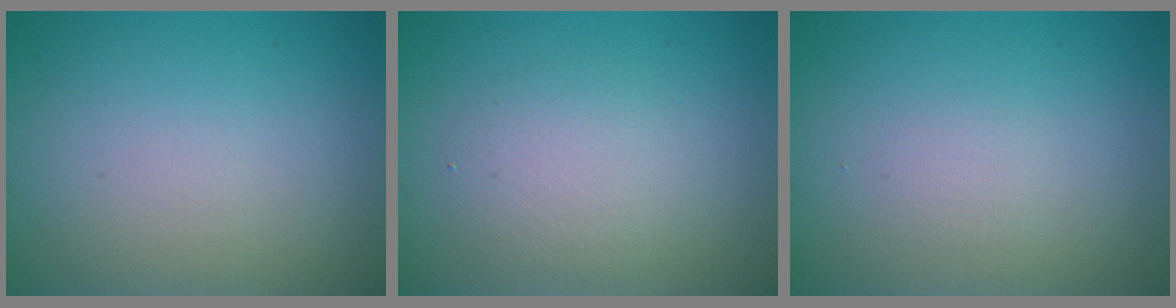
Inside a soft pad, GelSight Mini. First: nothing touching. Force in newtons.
{"total": 2.7, "press": 2.7, "slide": 0.1}
{"total": 0.7, "press": 0.7, "slide": 0.1}